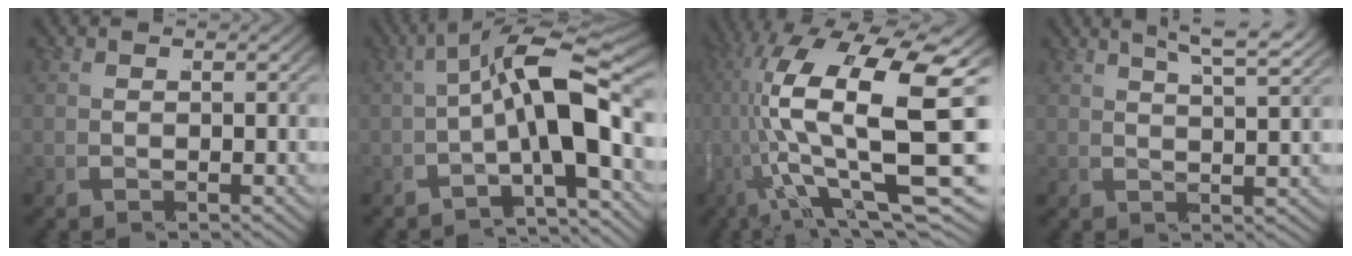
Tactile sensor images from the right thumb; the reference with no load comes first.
{"total": 7.8, "force": [-1.7, 3.3, 6.8], "torque": [-0.105, 0.005, -0.037]}
{"total": 15.9, "force": [-1.2, 8.3, 13.5], "torque": [-0.272, -0.044, -0.006]}
{"total": 4.9, "force": [3.2, 2.1, 3.1], "torque": [-0.031, 0.017, 0.037]}